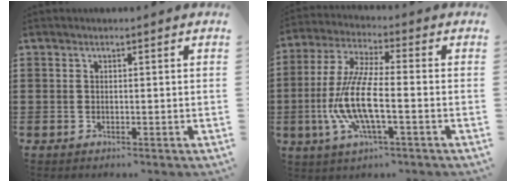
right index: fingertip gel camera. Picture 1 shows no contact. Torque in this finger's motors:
{"motor_torque": [2.14, 0.00, 1.05, 0.21]}